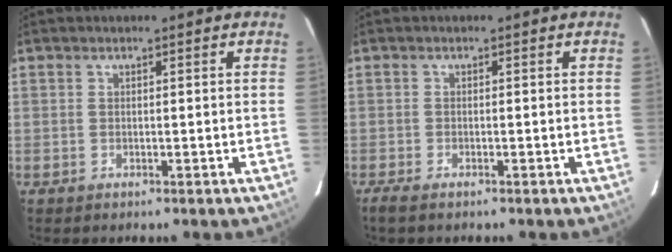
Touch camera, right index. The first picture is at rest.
{"total": 2.8, "force": [-2.2, 0.6, 1.6], "torque": [-0.025, -0.008, -0.030]}